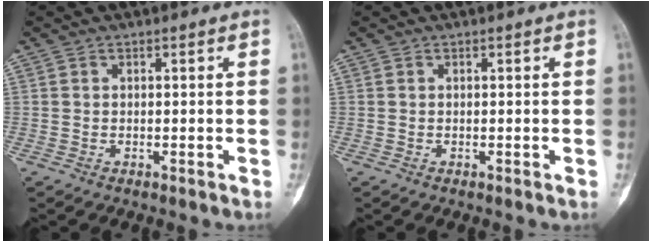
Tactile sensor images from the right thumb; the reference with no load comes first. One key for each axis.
{"total": 0.0}